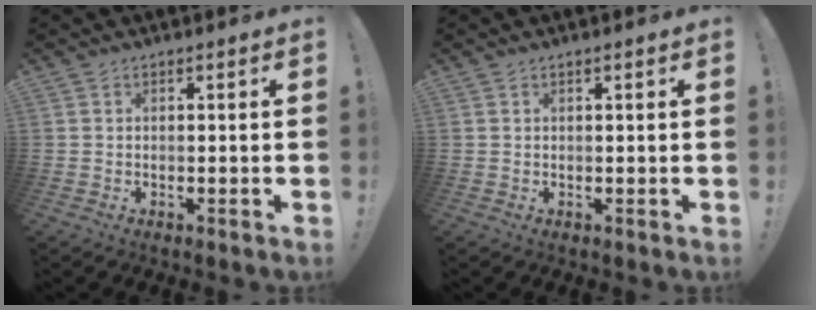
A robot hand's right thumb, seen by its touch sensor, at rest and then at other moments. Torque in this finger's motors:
{"motor_torque": [0.03, 0.08, 0.01, -0.01, 0.12]}